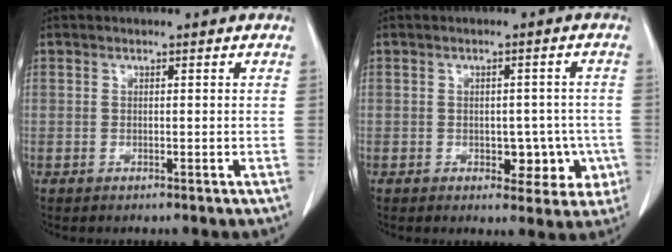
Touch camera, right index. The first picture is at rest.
{"total": 5.8, "force": [-1.5, 3.8, 4.0], "torque": [-0.027, 0.014, -0.010]}